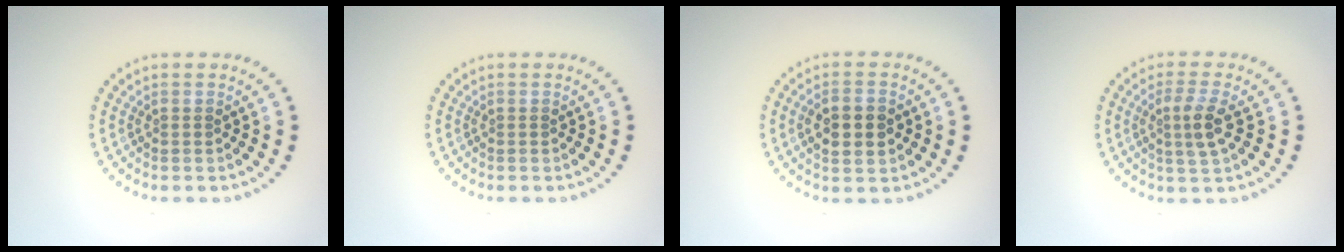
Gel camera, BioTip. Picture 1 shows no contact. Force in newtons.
{"total": 0.0}
{"total": 3.2, "press": 3.2, "slide": 0.1}
{"total": 2.7, "press": 2.5, "slide": 1.1}